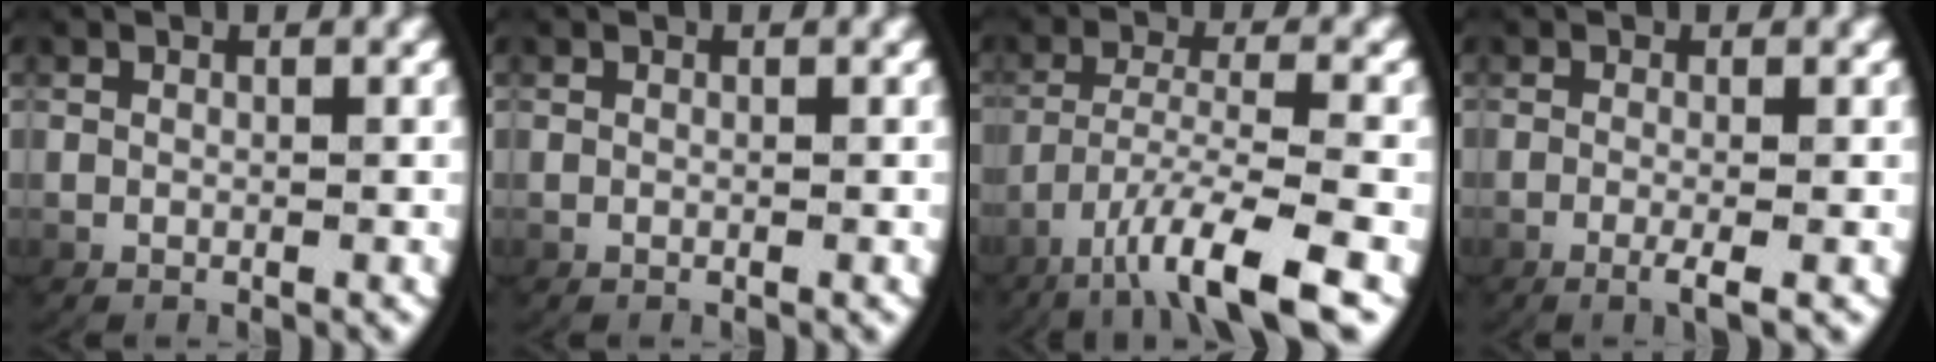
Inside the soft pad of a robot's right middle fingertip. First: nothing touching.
{"total": 0.0}
{"total": 6.6, "force": [-3.3, 1.2, 5.6], "torque": [-0.111, -0.019, -0.038]}
{"total": 2.2, "force": [-1.1, 0.3, 1.9], "torque": [-0.045, -0.009, -0.016]}